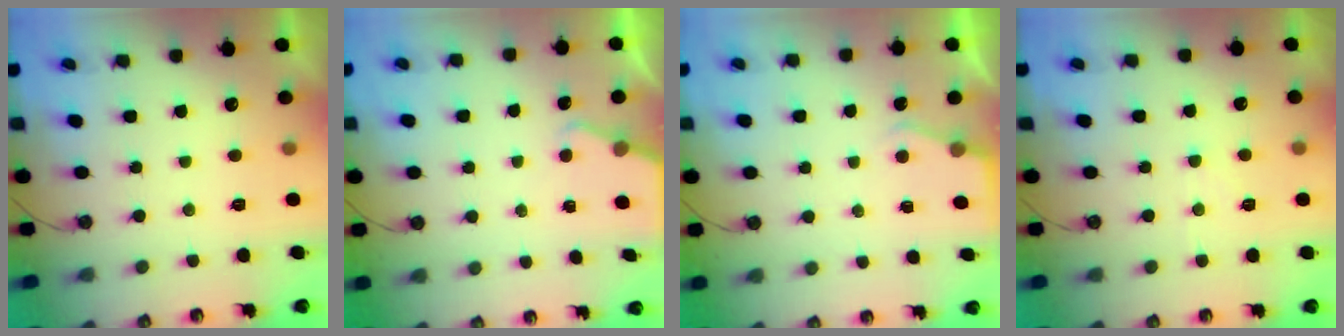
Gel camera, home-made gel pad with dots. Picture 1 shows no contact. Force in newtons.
{"total": 2.7, "press": 2.7, "slide": 0.2}
{"total": 3.2, "press": 3.1, "slide": 0.5}
{"total": 2.8, "press": 2.7, "slide": 0.4}